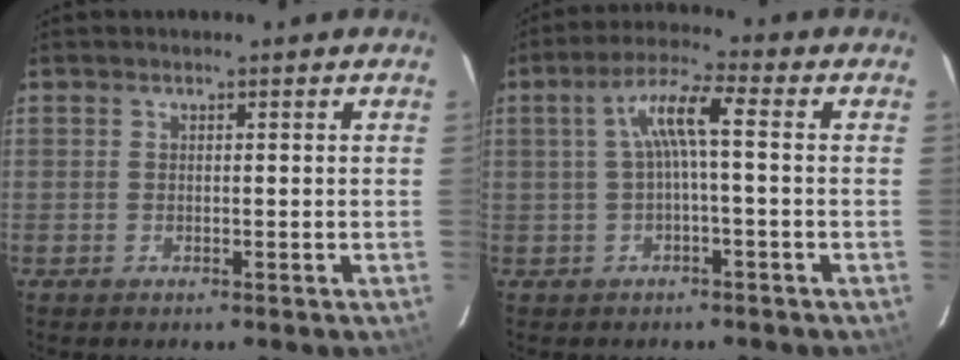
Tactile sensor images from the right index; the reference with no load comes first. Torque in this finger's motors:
{"motor_torque": [0.72, -0.12, 0.47, 0.13]}